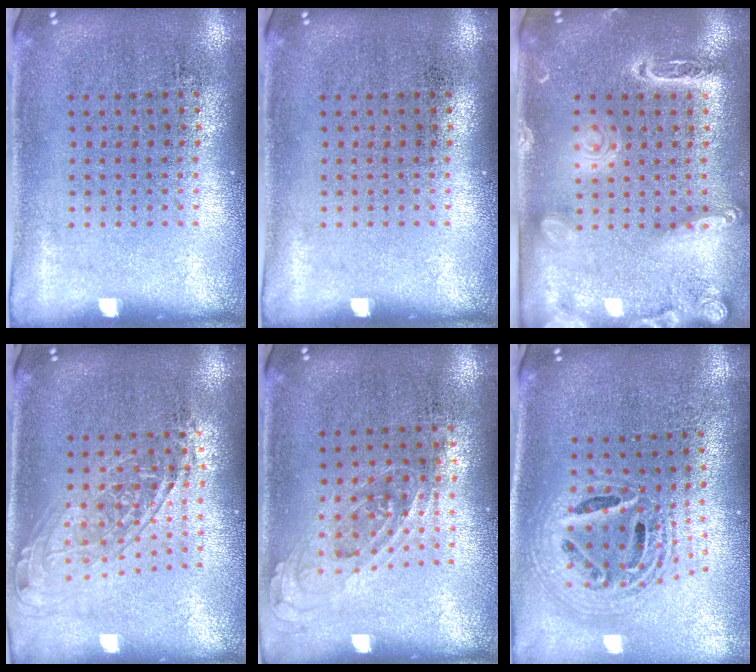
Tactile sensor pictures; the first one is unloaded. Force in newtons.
{"total": 0.0}
{"total": 2.1, "press": 1.9, "slide": 0.9}
{"total": 1.5, "press": 1.2, "slide": 0.9}
{"total": 0.7, "press": 0.6, "slide": 0.3}
{"total": 2.3, "press": 1.8, "slide": 1.6}